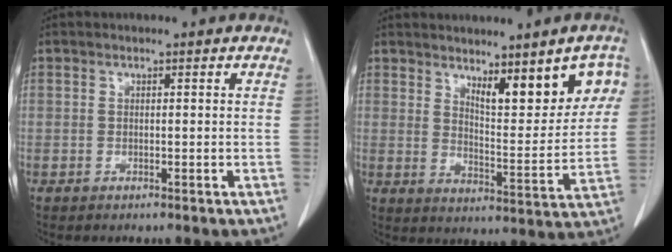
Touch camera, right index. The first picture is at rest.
{"total": 11.4, "force": [6.2, 3.0, 9.0], "torque": [-0.114, -0.002, 0.097]}